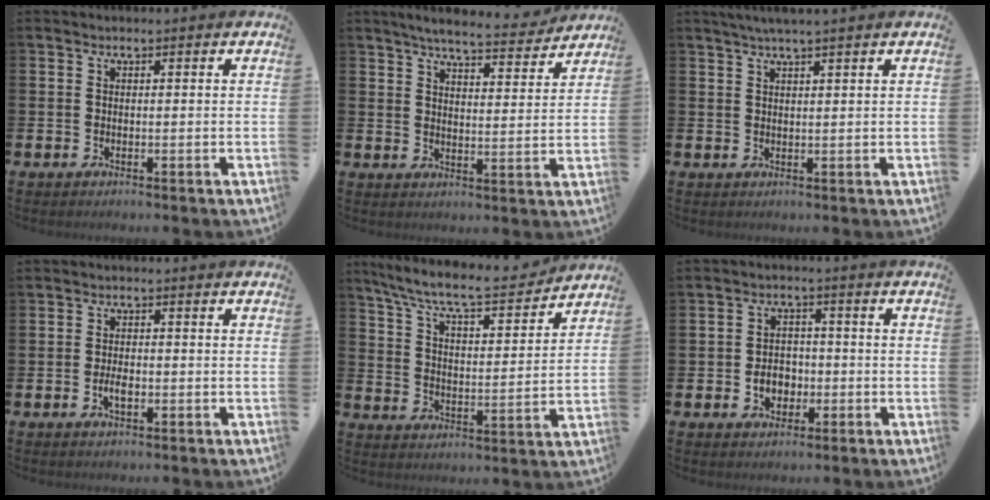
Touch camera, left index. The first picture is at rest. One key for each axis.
{"total": 6.1, "fx": 5.8, "fy": 0.6, "fz": 1.8, "tx": -0.037, "ty": -0.038, "tz": 0.097}
{"total": 2.4, "fx": 2.0, "fy": -0.3, "fz": 1.2, "tx": -0.032, "ty": 0.002, "tz": 0.037}
{"total": 2.1, "fx": -0.6, "fy": 1.0, "fz": 1.8, "tx": -0.031, "ty": 0.000, "tz": -0.011}
{"total": 9.2, "fx": 8.5, "fy": 1.3, "fz": 3.5, "tx": -0.100, "ty": -0.056, "tz": 0.145}
{"total": 3.6, "fx": -1.0, "fy": 2.8, "fz": 1.9, "tx": -0.023, "ty": -0.002, "tz": -0.027}